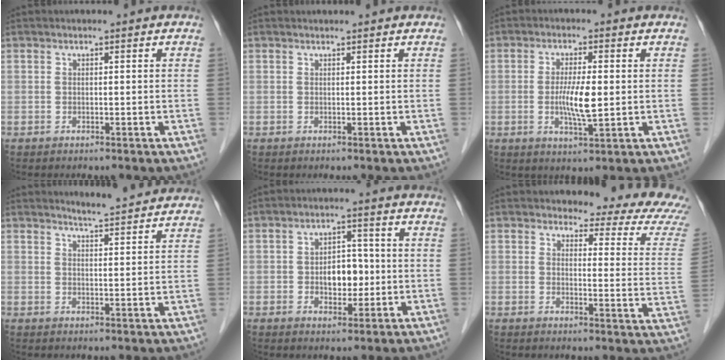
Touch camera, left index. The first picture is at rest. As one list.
[{"total": 1.7, "force": [1.6, 0.2, 0.3], "torque": [-0.002, 0.013, 0.022]}, {"total": 5.5, "force": [-0.4, 1.0, 5.4], "torque": [-0.101, -0.009, -0.007]}, {"total": 6.6, "force": [6.4, 0.0, 1.7], "torque": [-0.035, 0.004, 0.082]}, {"total": 5.3, "force": [-0.7, 3.4, 4.0], "torque": [-0.059, 0.009, -0.009]}, {"total": 13.2, "force": [12.2, 1.8, 4.7], "torque": [-0.035, -0.070, 0.113]}]